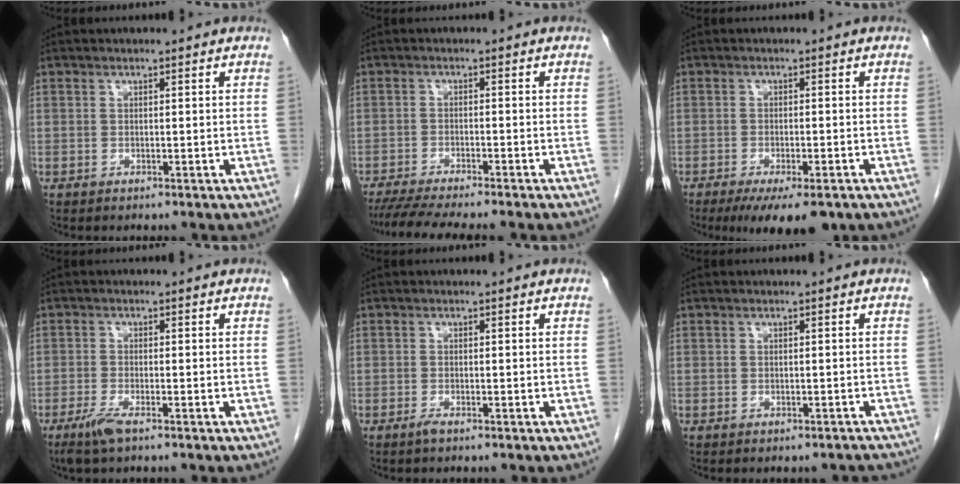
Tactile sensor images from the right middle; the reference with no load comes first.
{"total": 9.6, "force": [-8.3, -0.3, 4.8], "torque": [-0.058, -0.018, -0.129]}
{"total": 8.5, "force": [-6.0, 2.1, 5.7], "torque": [-0.077, -0.015, -0.089]}
{"total": 3.1, "force": [-2.1, 0.3, 2.3], "torque": [-0.053, -0.008, -0.042]}
{"total": 0.9, "force": [-0.7, 0.0, 0.5], "torque": [-0.013, -0.001, -0.012]}
{"total": 2.7, "force": [-2.5, 1.0, 0.4], "torque": [-0.005, -0.003, -0.028]}